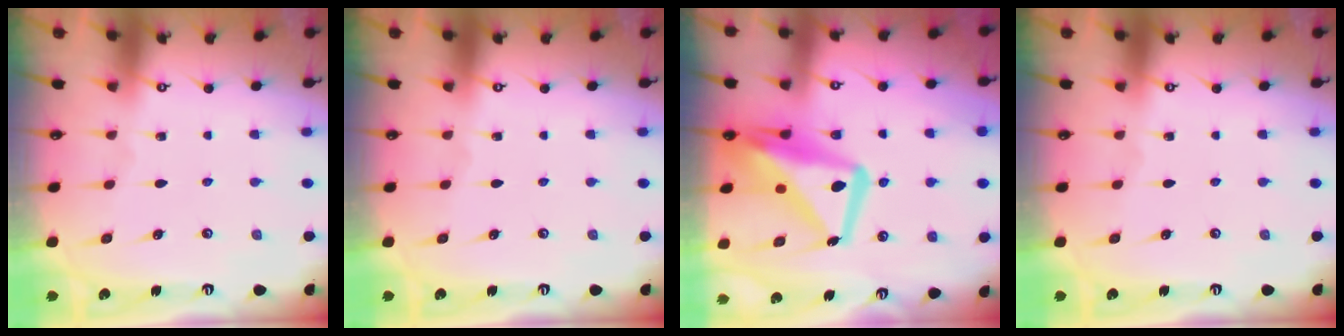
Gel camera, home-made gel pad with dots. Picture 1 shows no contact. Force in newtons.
{"total": 0.0}
{"total": 16.7, "press": 16.6, "slide": 1.4}
{"total": 0.0}